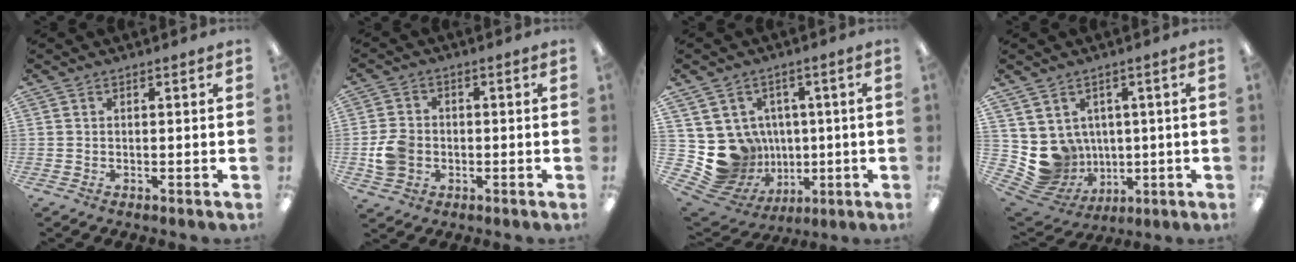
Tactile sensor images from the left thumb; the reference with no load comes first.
{"total": 6.8, "force": [-1.4, 5.8, 3.2], "torque": [-0.061, 0.010, -0.022]}
{"total": 13.0, "force": [-1.0, 12.5, 3.6], "torque": [-0.097, -0.012, 0.009]}
{"total": 8.4, "force": [0.8, 8.2, 1.6], "torque": [-0.076, -0.021, 0.029]}